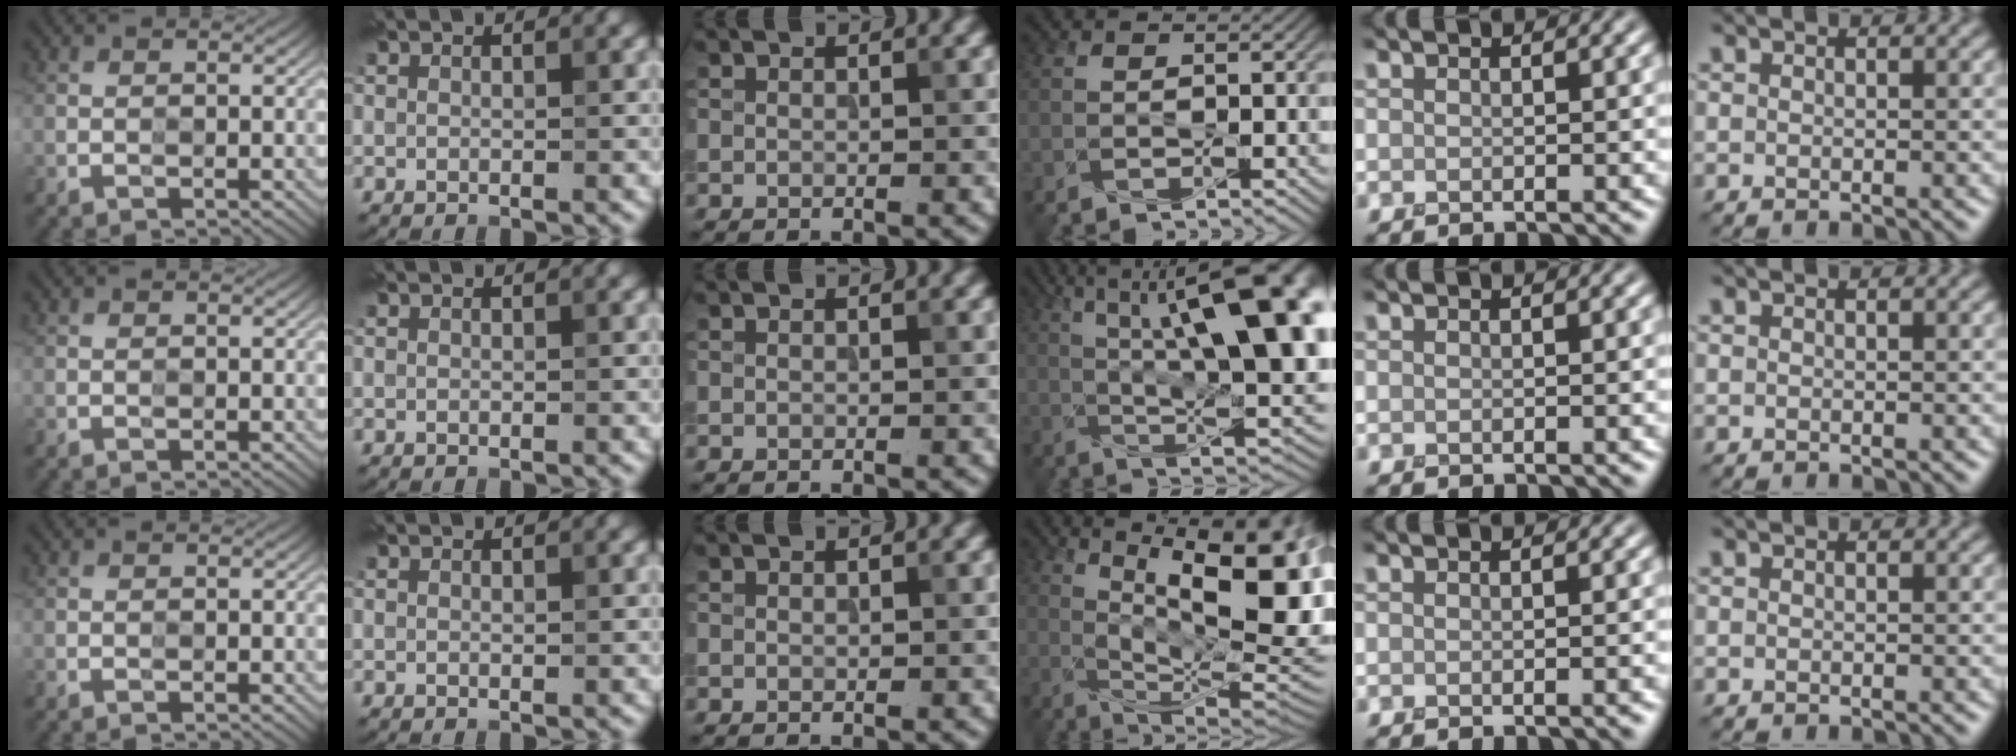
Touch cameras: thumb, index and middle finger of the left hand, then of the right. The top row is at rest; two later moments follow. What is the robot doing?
{"motion": "press", "object": "syringe"}